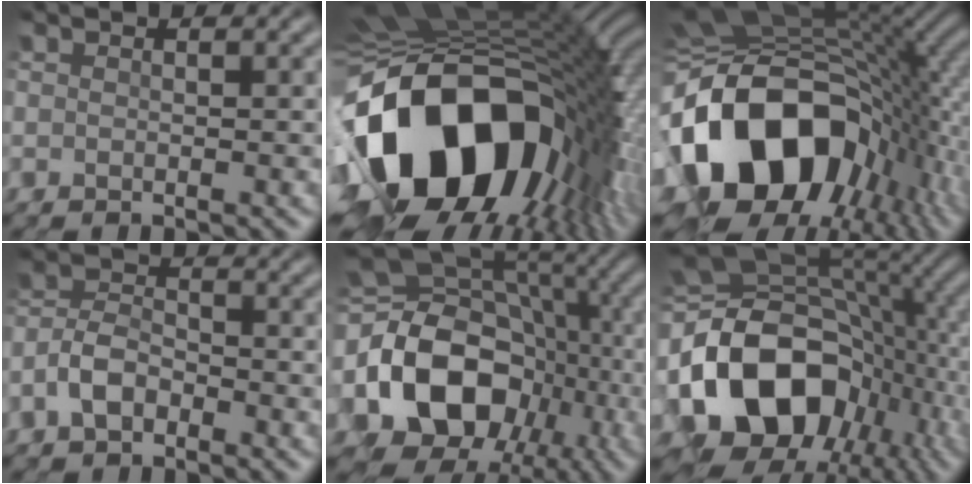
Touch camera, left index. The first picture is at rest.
{"total": 19.7, "force": [-5.2, 12.0, 14.7], "torque": [-0.299, -0.041, -0.079]}
{"total": 19.2, "force": [-5.9, 12.8, 13.0], "torque": [-0.255, -0.021, -0.097]}
{"total": 3.7, "force": [-2.2, 2.0, 2.3], "torque": [-0.050, 0.009, -0.049]}
{"total": 16.0, "force": [-2.0, 12.2, 10.2], "torque": [-0.196, -0.011, -0.018]}
{"total": 16.0, "force": [-2.3, 11.3, 11.0], "torque": [-0.210, -0.006, -0.033]}